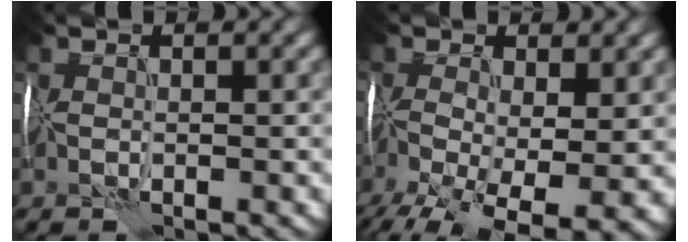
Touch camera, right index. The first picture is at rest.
{"total": 11.9, "force": [-4.9, 5.5, 9.4], "torque": [-0.178, -0.041, -0.060]}